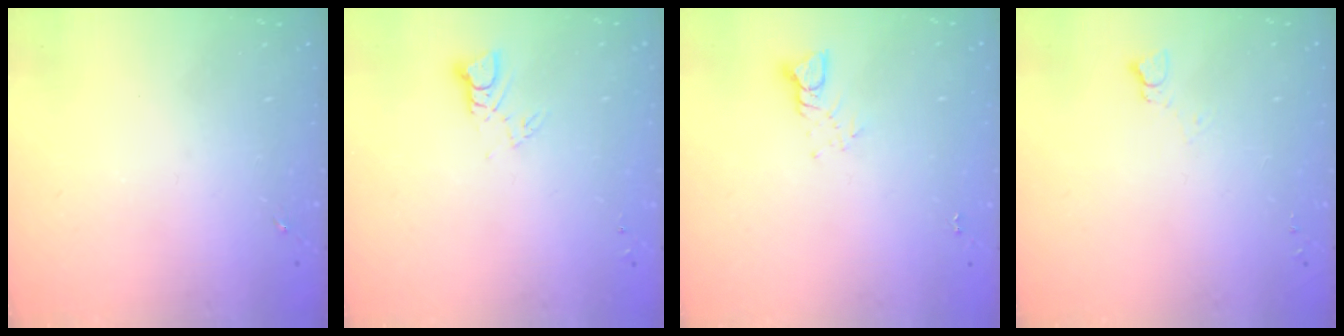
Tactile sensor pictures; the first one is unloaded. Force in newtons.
{"total": 3.6, "press": 3.6, "slide": 0.2}
{"total": 3.9, "press": 3.8, "slide": 0.3}
{"total": 2.8, "press": 2.7, "slide": 0.3}